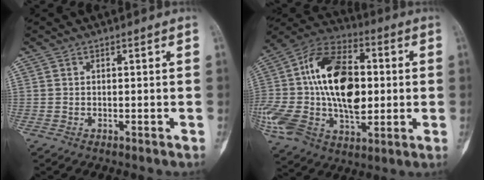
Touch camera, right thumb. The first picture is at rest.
{"total": 28.8, "force": [1.0, 17.0, 23.2], "torque": [-0.470, 0.016, 0.021]}